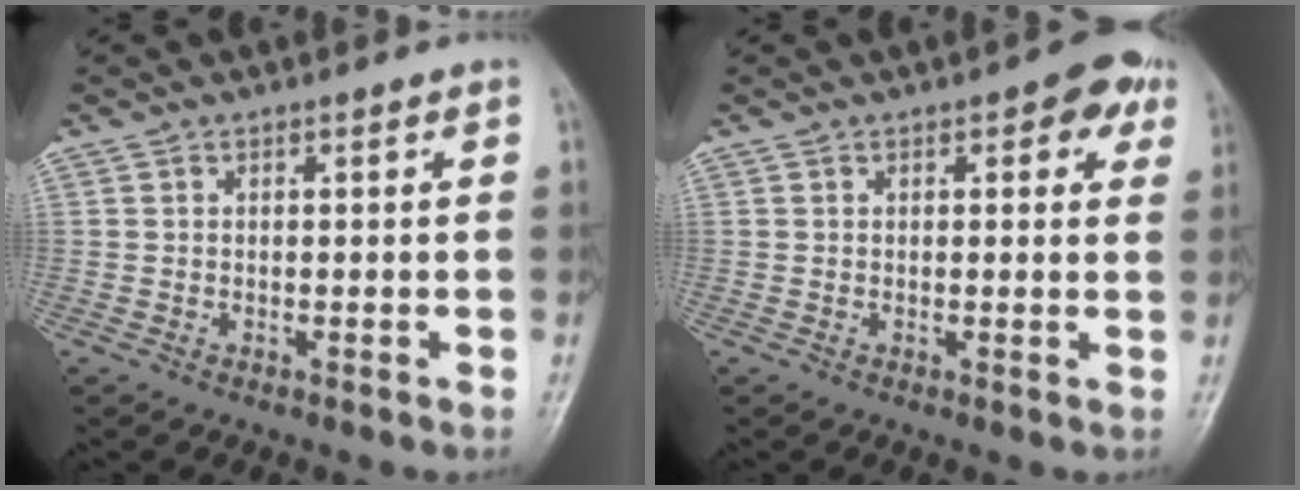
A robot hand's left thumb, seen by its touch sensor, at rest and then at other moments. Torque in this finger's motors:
{"motor_torque": [0.88, 0.38, 0.47, -0.46, 0.02]}